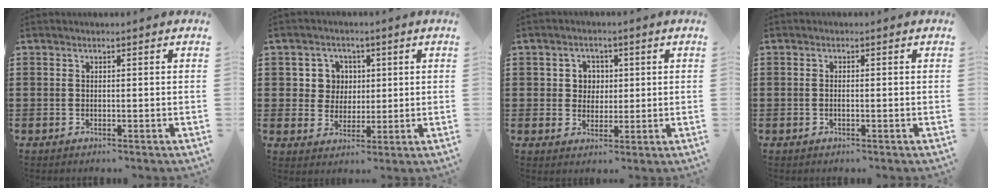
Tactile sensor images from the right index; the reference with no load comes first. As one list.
[{"total": 5.2, "force": [1.2, 4.8, 1.3], "torque": [-0.050, 0.018, 0.020]}, {"total": 3.7, "force": [0.8, 3.4, 1.1], "torque": [-0.036, 0.012, 0.011]}, {"total": 0.8, "force": [-0.3, 0.2, 0.7], "torque": [-0.013, -0.004, -0.003]}]